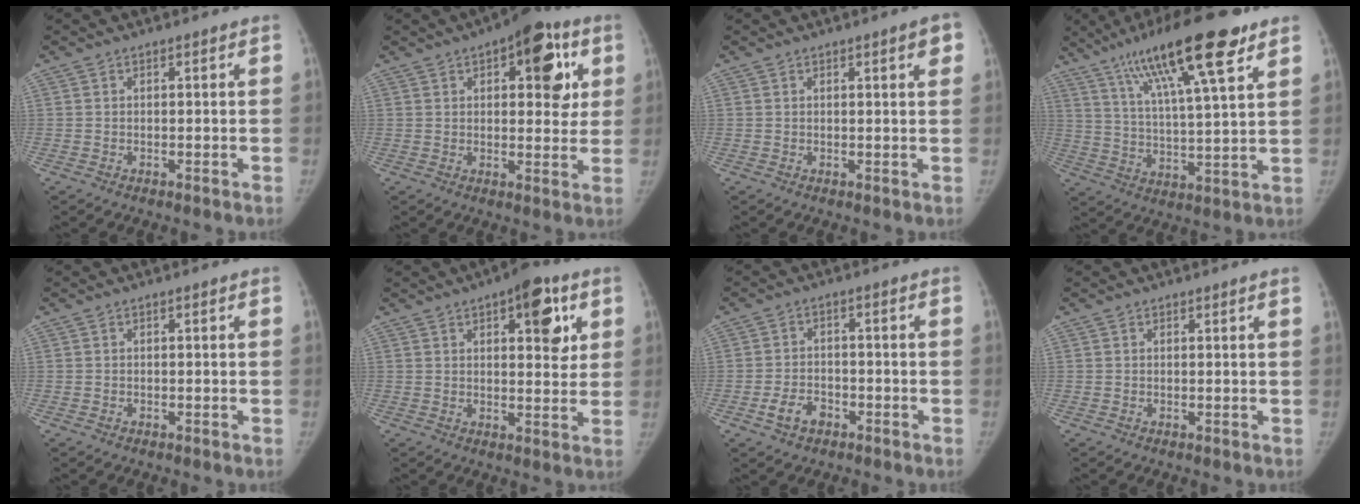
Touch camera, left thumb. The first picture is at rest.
{"total": 13.4, "force": [5.1, 6.4, 10.6], "torque": [-0.084, -0.002, 0.059]}
{"total": 3.0, "force": [1.3, 0.5, 2.6], "torque": [-0.027, -0.001, 0.015]}
{"total": 19.1, "force": [11.1, 3.5, 15.1], "torque": [-0.246, -0.023, 0.191]}
{"total": 0.0}
{"total": 10.5, "force": [4.5, 4.6, 8.3], "torque": [-0.074, -0.011, 0.056]}
{"total": 4.6, "force": [-2.7, 3.1, 2.2], "torque": [-0.035, 0.022, -0.045]}
{"total": 0.9, "force": [0.6, -0.3, 0.6], "torque": [-0.017, -0.002, 0.012]}